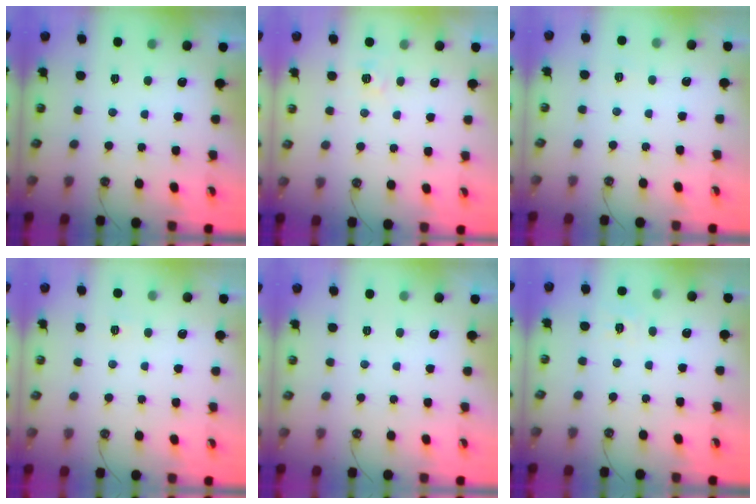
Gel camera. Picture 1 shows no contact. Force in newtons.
{"total": 3.6, "press": 3.5, "slide": 0.3}
{"total": 2.6, "press": 2.6, "slide": 0.3}
{"total": 2.7, "press": 2.7, "slide": 0.3}
{"total": 0.0}
{"total": 6.1, "press": 6.1, "slide": 0.7}